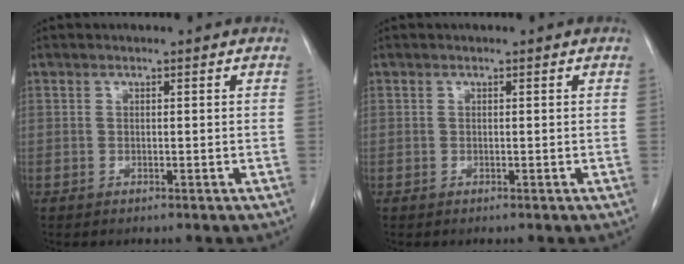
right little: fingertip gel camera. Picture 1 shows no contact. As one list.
[{"total": 0.0}]